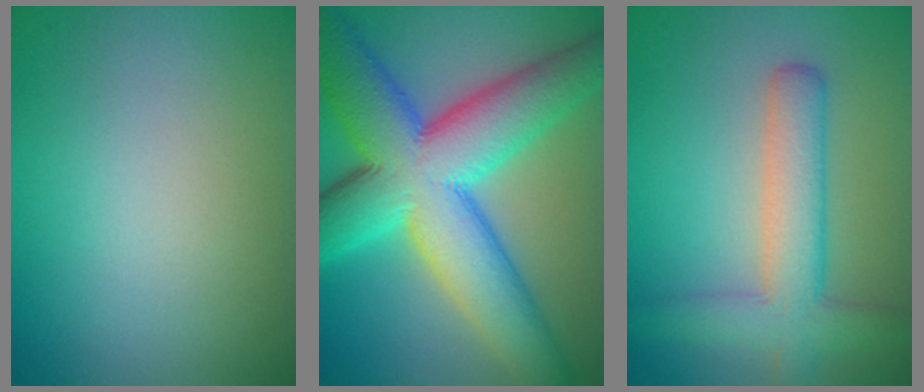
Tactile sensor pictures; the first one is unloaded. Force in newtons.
{"total": 13.3, "press": 13.3, "slide": 0.4}
{"total": 4.6, "press": 4.6, "slide": 0.2}